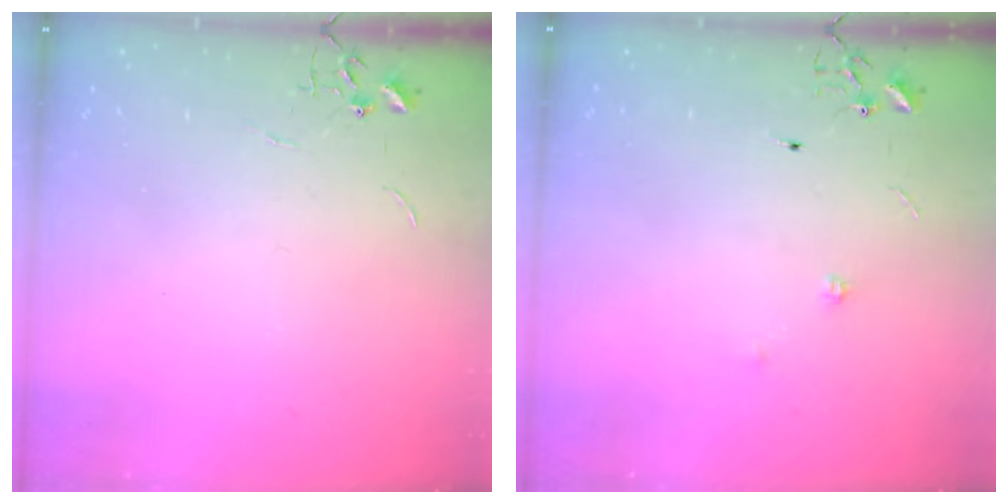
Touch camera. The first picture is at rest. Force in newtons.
{"total": 4.6, "press": 4.4, "slide": 1.0}